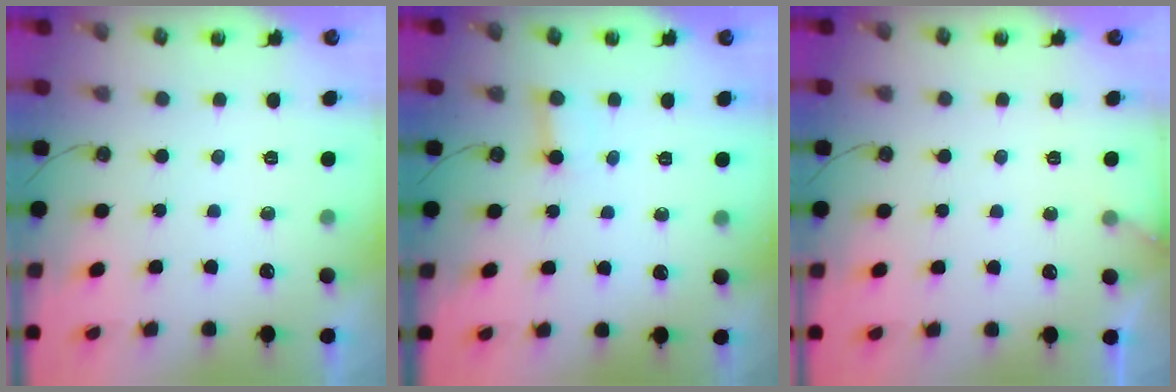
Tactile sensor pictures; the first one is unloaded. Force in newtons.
{"total": 2.7, "press": 2.7, "slide": 0.2}
{"total": 3.6, "press": 3.6, "slide": 0.1}